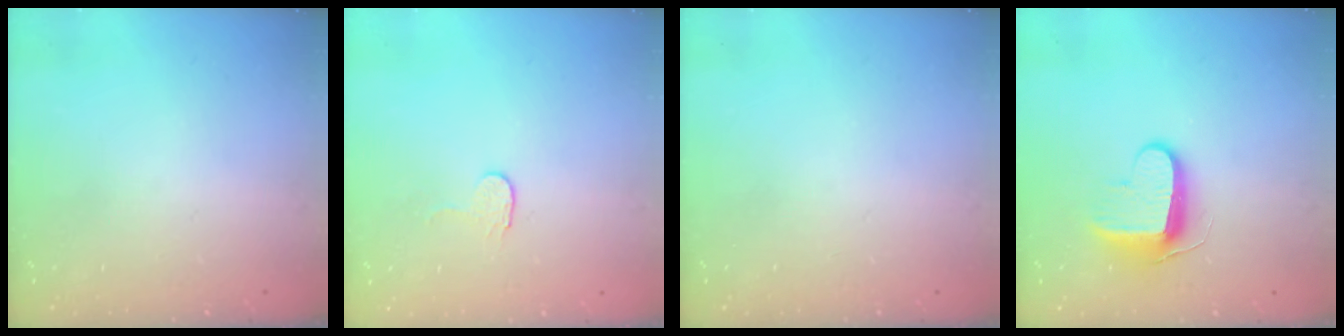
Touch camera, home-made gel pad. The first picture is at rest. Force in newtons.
{"total": 2.9, "press": 2.9, "slide": 0.3}
{"total": 0.0}
{"total": 9.2, "press": 9.2, "slide": 0.9}